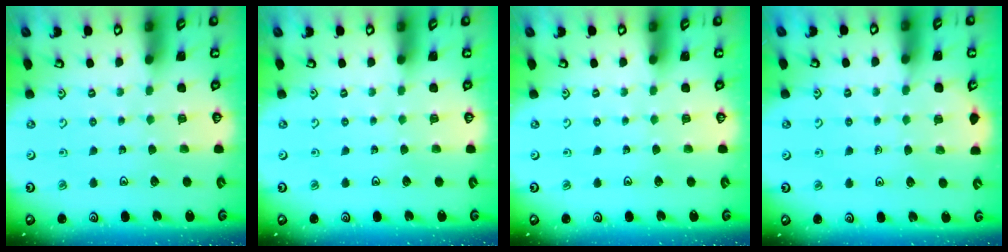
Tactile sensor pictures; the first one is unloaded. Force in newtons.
{"total": 0.0}
{"total": 0.0}
{"total": 5.1, "press": 4.6, "slide": 2.2}